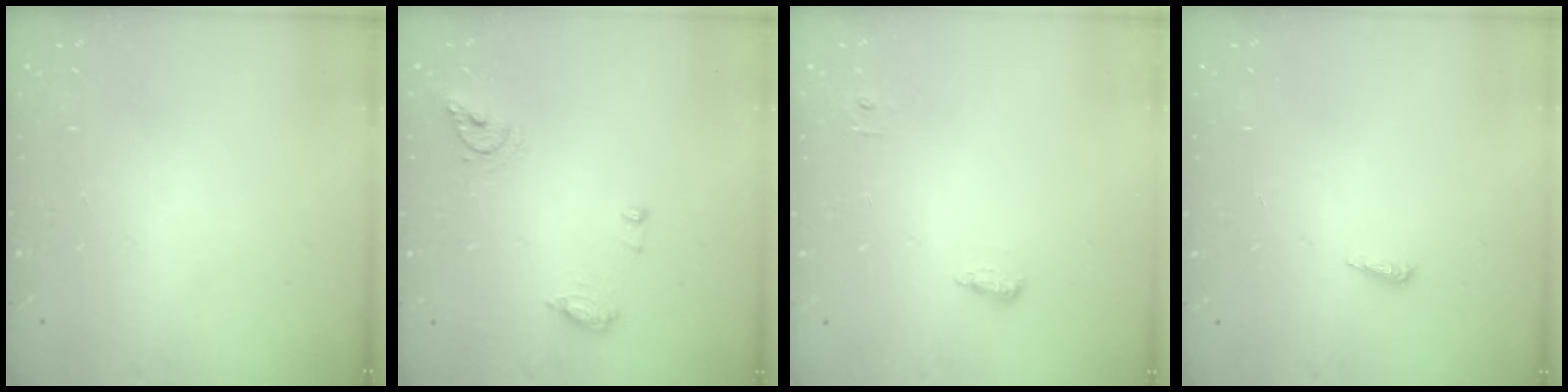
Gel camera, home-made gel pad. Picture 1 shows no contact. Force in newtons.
{"total": 8.3, "press": 8.2, "slide": 0.9}
{"total": 4.9, "press": 4.8, "slide": 1.0}
{"total": 4.1, "press": 4.0, "slide": 0.8}